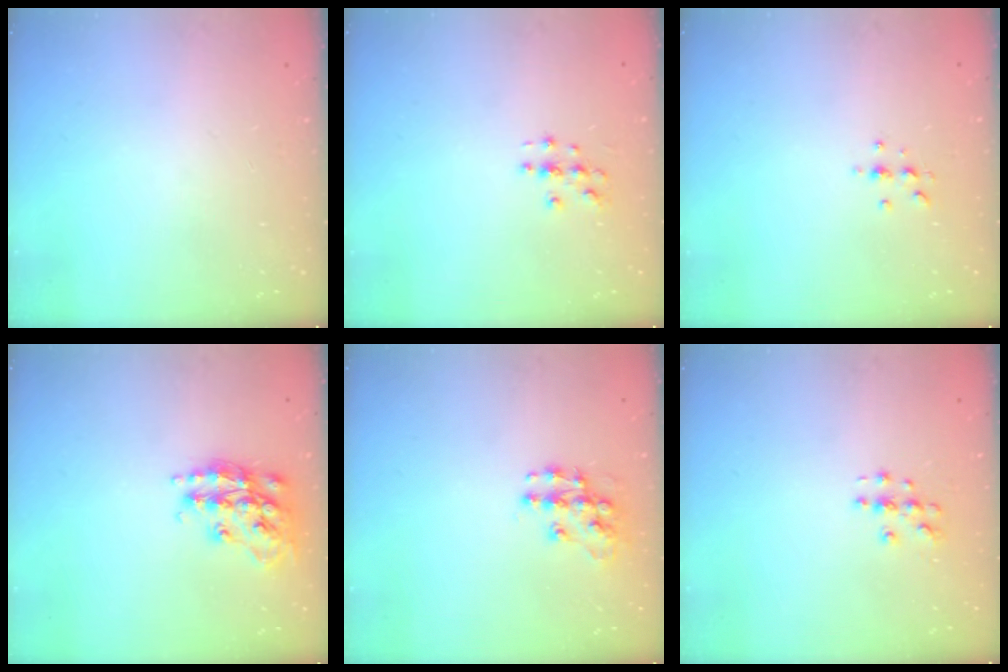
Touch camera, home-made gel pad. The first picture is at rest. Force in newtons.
{"total": 2.8, "press": 2.8, "slide": 0.3}
{"total": 3.8, "press": 3.7, "slide": 0.4}
{"total": 17.2, "press": 17.2, "slide": 1.2}
{"total": 10.9, "press": 10.9, "slide": 0.8}
{"total": 3.9, "press": 3.9, "slide": 0.5}